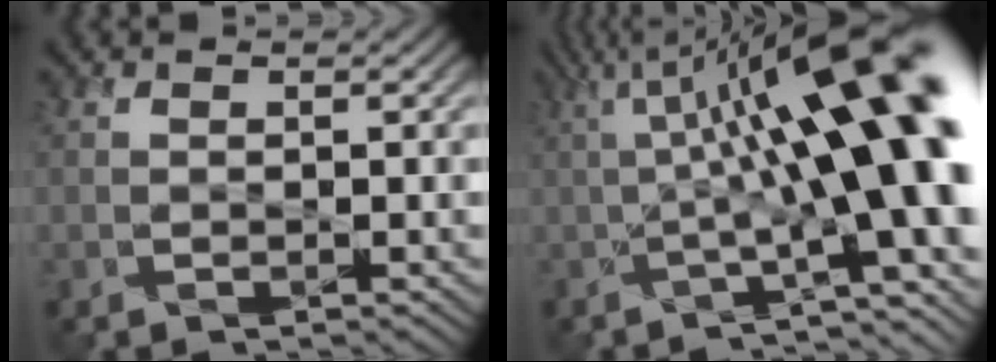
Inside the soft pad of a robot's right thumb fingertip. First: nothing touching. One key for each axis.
{"total": 17.9, "fx": 1.5, "fy": 5.0, "fz": 17.1, "tx": -0.242, "ty": 0.020, "tz": 0.029}